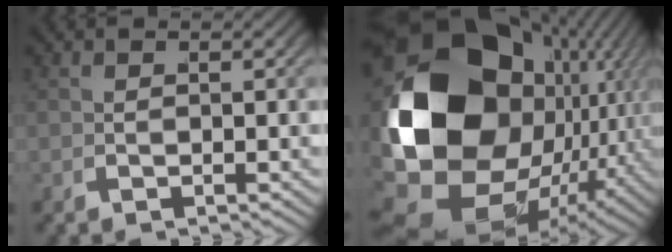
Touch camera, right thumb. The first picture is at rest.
{"total": 28.5, "force": [-0.3, 18.6, 21.6], "torque": [-0.419, -0.059, 0.027]}